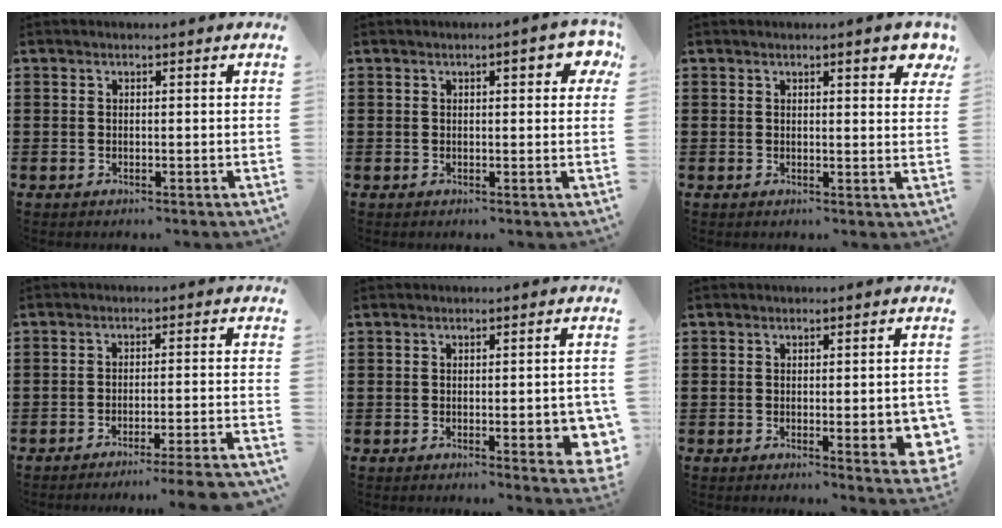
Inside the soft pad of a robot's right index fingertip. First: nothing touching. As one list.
[{"total": 3.5, "force": [1.3, 1.0, 3.2], "torque": [-0.041, -0.003, 0.015]}, {"total": 3.0, "force": [1.9, 0.6, 2.2], "torque": [-0.032, 0.000, 0.029]}, {"total": 4.0, "force": [-3.6, -0.7, 1.6], "torque": [-0.026, -0.012, -0.070]}, {"total": 4.5, "force": [-0.8, 1.1, 4.3], "torque": [-0.053, -0.010, -0.013]}, {"total": 4.9, "force": [-0.6, 1.1, 4.7], "torque": [-0.070, -0.009, -0.007]}]